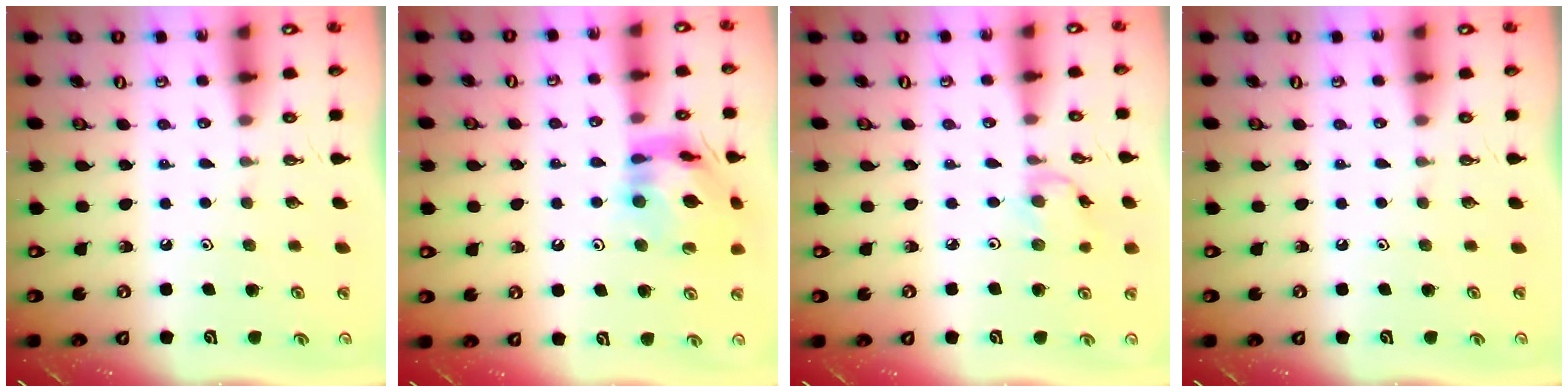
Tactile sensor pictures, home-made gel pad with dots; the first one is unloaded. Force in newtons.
{"total": 14.2, "press": 14.1, "slide": 1.3}
{"total": 2.6, "press": 2.6, "slide": 0.2}
{"total": 0.0}